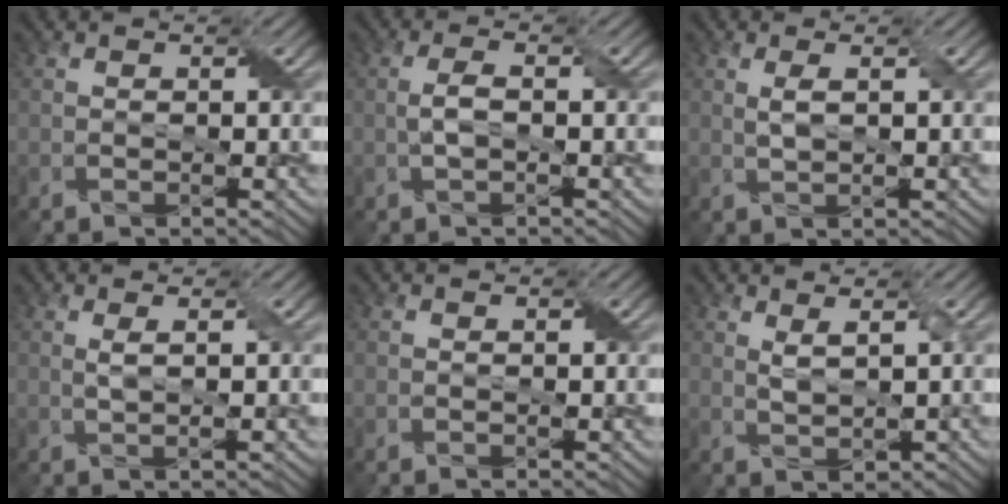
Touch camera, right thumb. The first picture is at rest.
{"total": 2.3, "force": [-0.3, 0.8, 2.1], "torque": [-0.053, 0.007, -0.006]}
{"total": 2.0, "force": [0.6, 0.5, 1.9], "torque": [-0.045, 0.002, 0.015]}
{"total": 1.7, "force": [0.5, 0.2, 1.6], "torque": [-0.035, 0.005, 0.010]}
{"total": 0.0}
{"total": 2.1, "force": [1.1, 0.5, 1.7], "torque": [-0.042, -0.002, 0.026]}